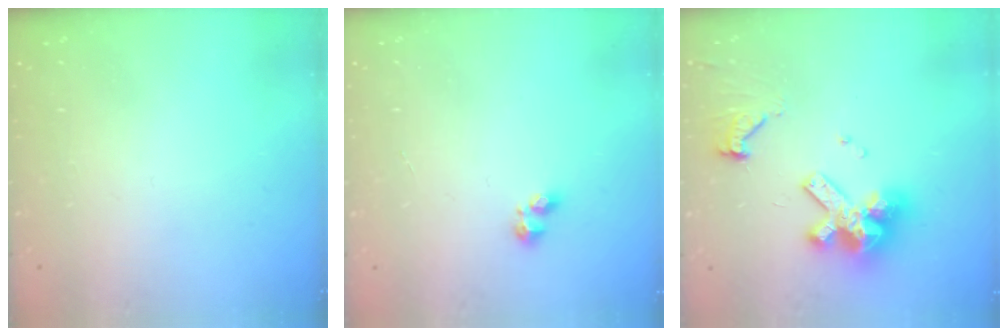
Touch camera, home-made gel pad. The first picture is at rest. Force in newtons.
{"total": 2.4, "press": 2.3, "slide": 0.8}
{"total": 14.4, "press": 14.4, "slide": 1.3}